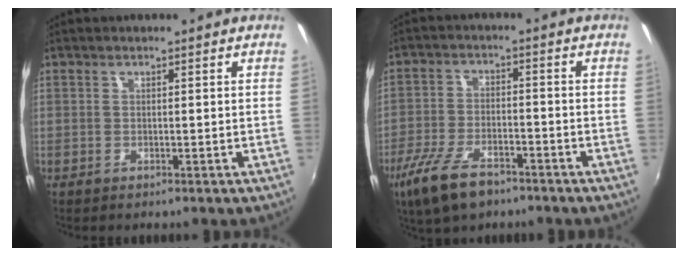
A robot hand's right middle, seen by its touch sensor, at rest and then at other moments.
{"total": 10.8, "force": [-7.2, 4.4, 6.7], "torque": [-0.161, -0.020, -0.135]}